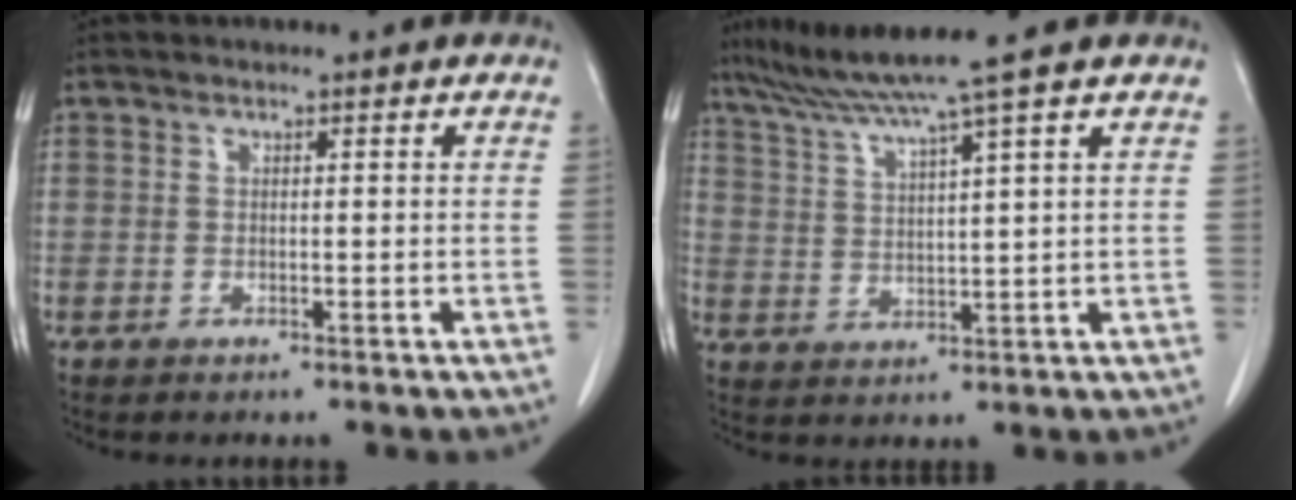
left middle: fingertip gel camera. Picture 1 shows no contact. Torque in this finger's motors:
{"motor_torque": [1.10, -1.03, 0.25, 0.06]}